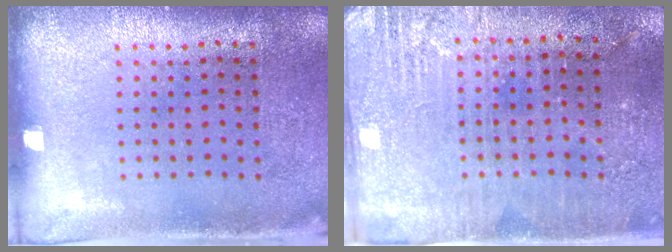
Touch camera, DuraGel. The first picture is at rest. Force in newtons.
{"total": 2.8, "press": 2.8, "slide": 0.4}